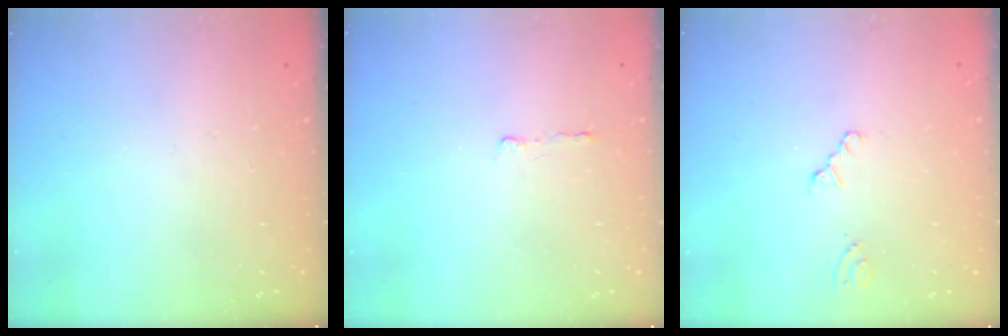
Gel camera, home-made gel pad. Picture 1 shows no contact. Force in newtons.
{"total": 2.9, "press": 2.8, "slide": 0.5}
{"total": 0.0}